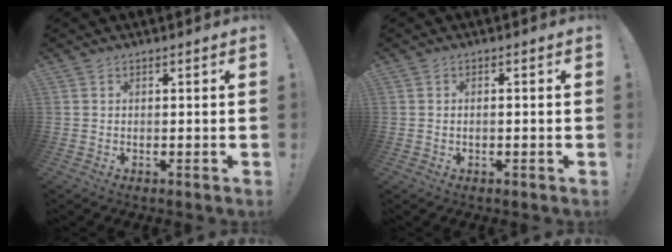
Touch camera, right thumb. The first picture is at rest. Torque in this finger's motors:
{"motor_torque": [0.20, 0.40, -0.26, 0.04, -0.01]}